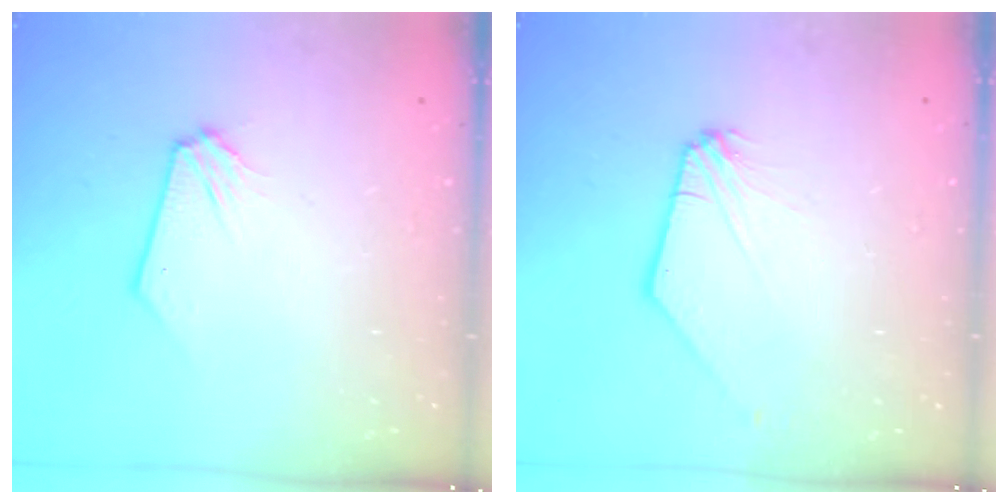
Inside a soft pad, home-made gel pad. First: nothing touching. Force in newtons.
{"total": 0.6, "press": 0.5, "slide": 0.1}